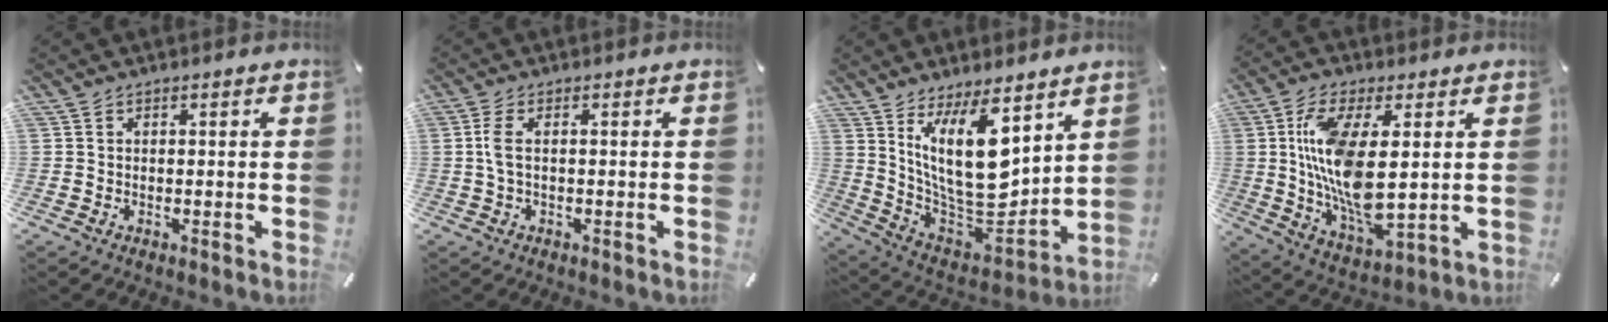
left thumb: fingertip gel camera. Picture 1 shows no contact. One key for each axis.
{"total": 3.6, "fx": 0.1, "fy": 0.9, "fz": 3.5, "tx": -0.081, "ty": -0.006, "tz": -0.004}
{"total": 19.7, "fx": 7.9, "fy": 8.7, "fz": 15.8, "tx": -0.308, "ty": -0.068, "tz": 0.136}
{"total": 16.1, "fx": 2.3, "fy": 6.7, "fz": 14.4, "tx": -0.309, "ty": -0.018, "tz": 0.037}